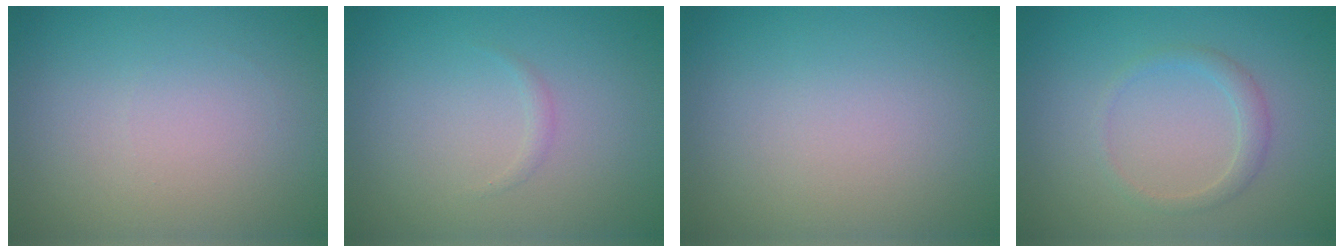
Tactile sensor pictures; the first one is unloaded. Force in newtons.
{"total": 0.5, "press": 0.5, "slide": 0.0}
{"total": 0.0}
{"total": 1.5, "press": 1.5, "slide": 0.2}